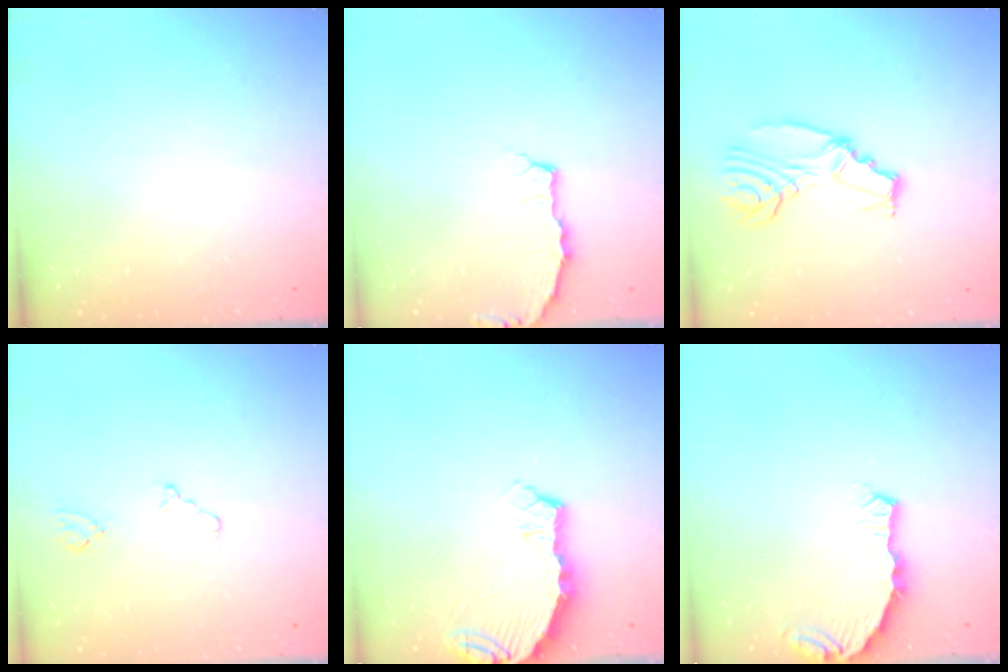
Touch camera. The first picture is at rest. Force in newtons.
{"total": 2.9, "press": 2.9, "slide": 0.3}
{"total": 9.6, "press": 9.5, "slide": 1.0}
{"total": 2.9, "press": 2.9, "slide": 0.5}
{"total": 7.2, "press": 6.2, "slide": 3.7}
{"total": 7.2, "press": 5.1, "slide": 5.1}